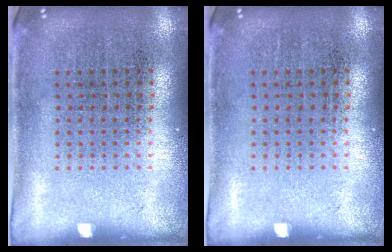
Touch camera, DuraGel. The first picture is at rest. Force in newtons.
{"total": 0.0}